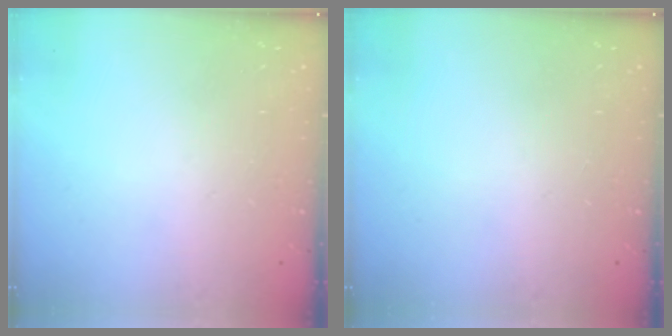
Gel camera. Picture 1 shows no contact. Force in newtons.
{"total": 0.0}